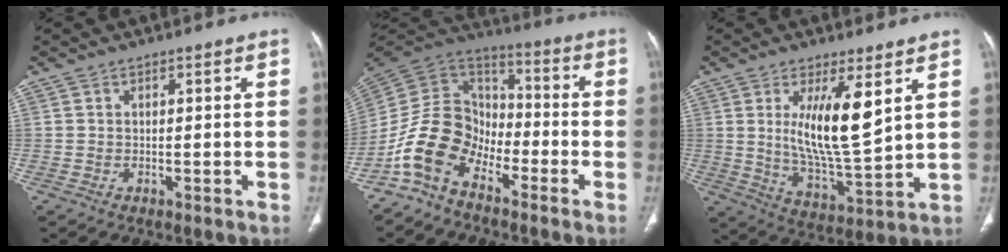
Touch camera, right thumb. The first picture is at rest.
{"total": 13.2, "force": [-7.8, 8.5, 6.5], "torque": [-0.108, 0.078, -0.171]}
{"total": 13.6, "force": [4.4, 3.8, 12.3], "torque": [-0.208, -0.047, 0.087]}